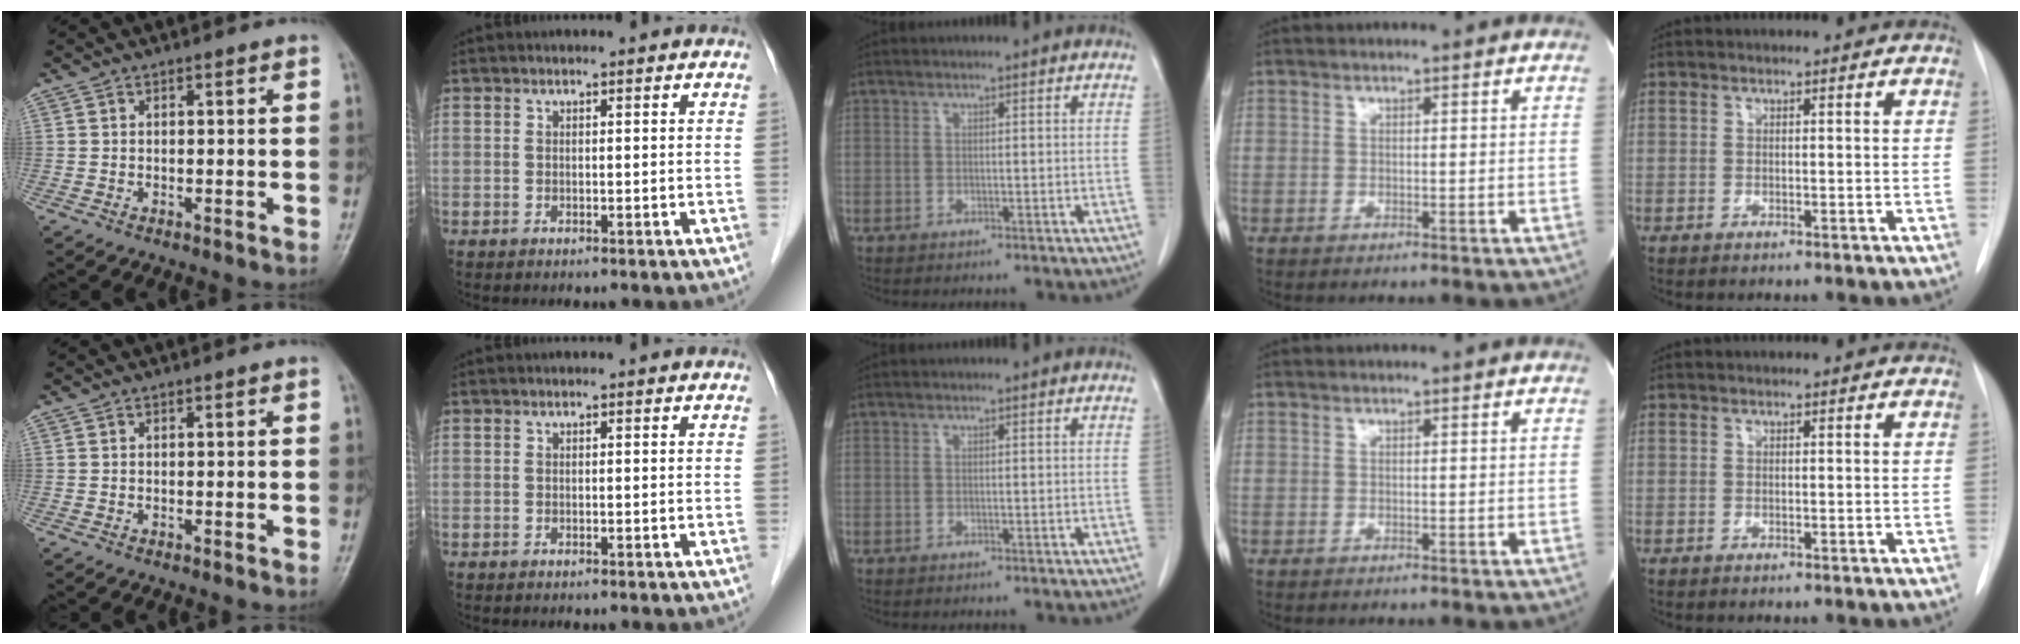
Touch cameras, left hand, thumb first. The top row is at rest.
{}